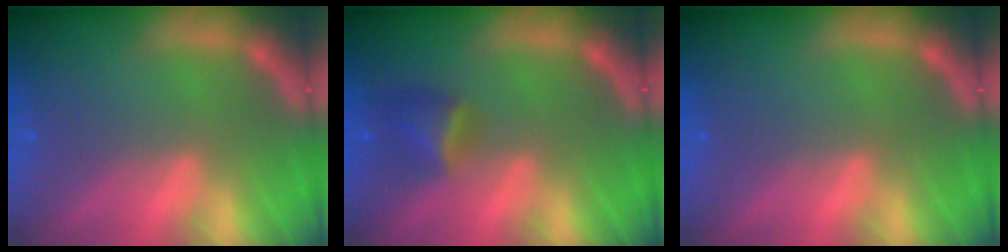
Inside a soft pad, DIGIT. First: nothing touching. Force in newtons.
{"total": 2.9}
{"total": 0.0}